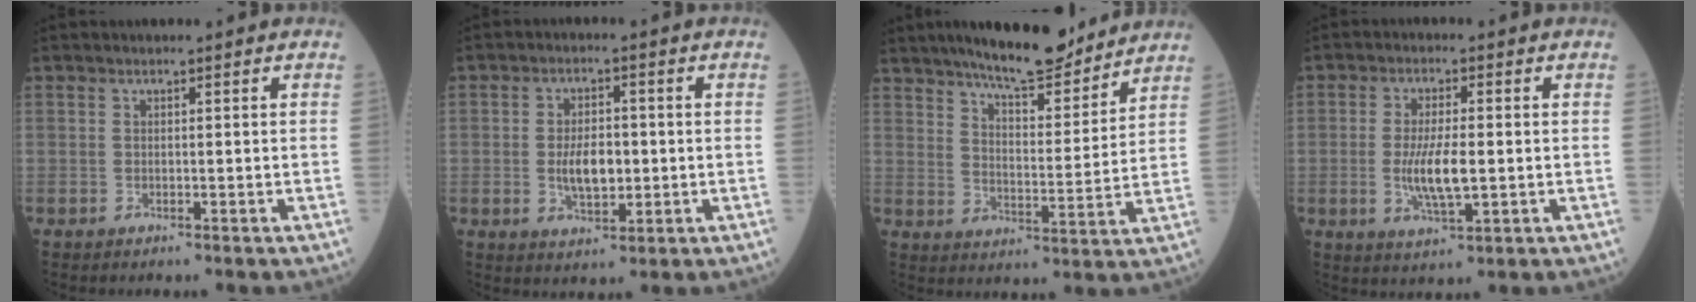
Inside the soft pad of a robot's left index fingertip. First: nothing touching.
{"total": 6.1, "force": [-0.4, 3.1, 5.2], "torque": [-0.099, 0.001, 0.000]}
{"total": 14.0, "force": [12.2, 2.6, 6.5], "torque": [-0.099, -0.004, 0.188]}
{"total": 7.0, "force": [-0.6, 2.0, 6.6], "torque": [-0.139, -0.008, -0.006]}